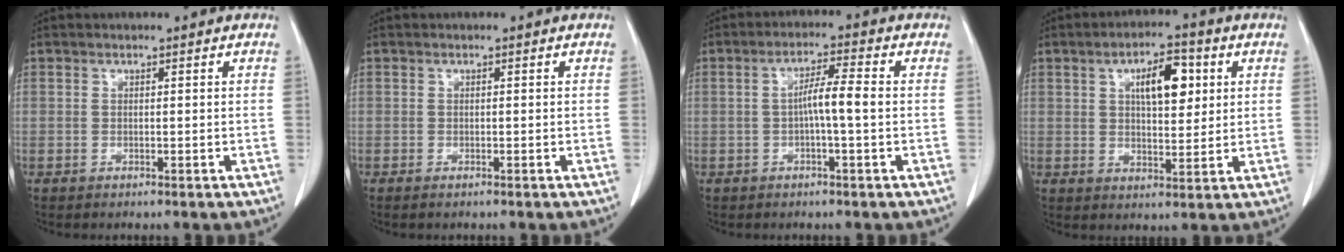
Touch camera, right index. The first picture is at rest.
{"total": 0.5, "force": [-0.4, 0.1, 0.3], "torque": [-0.010, -0.002, -0.006]}
{"total": 4.8, "force": [-0.4, 0.0, 4.7], "torque": [-0.085, 0.009, -0.007]}
{"total": 8.1, "force": [2.6, 3.1, 7.0], "torque": [-0.111, 0.012, 0.043]}